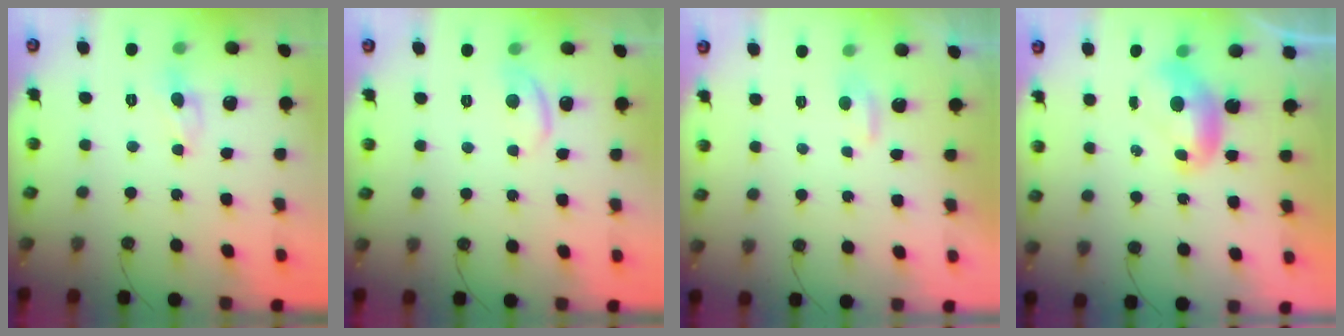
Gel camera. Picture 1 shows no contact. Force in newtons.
{"total": 3.7, "press": 3.6, "slide": 0.5}
{"total": 2.2, "press": 2.2, "slide": 0.3}
{"total": 0.0}